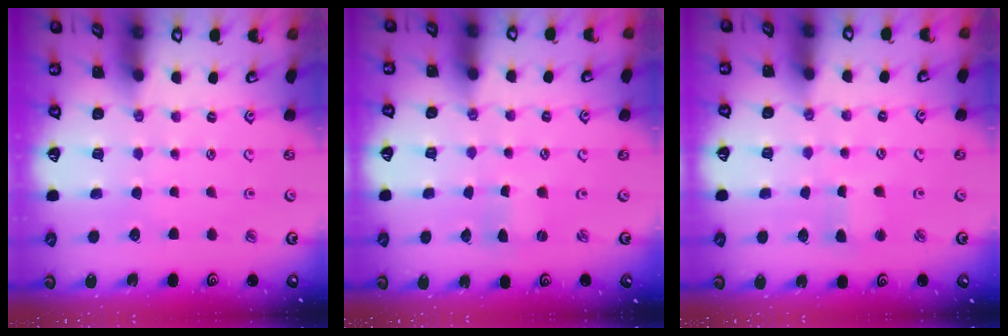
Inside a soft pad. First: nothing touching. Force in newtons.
{"total": 0.0}
{"total": 3.0, "press": 2.9, "slide": 0.6}